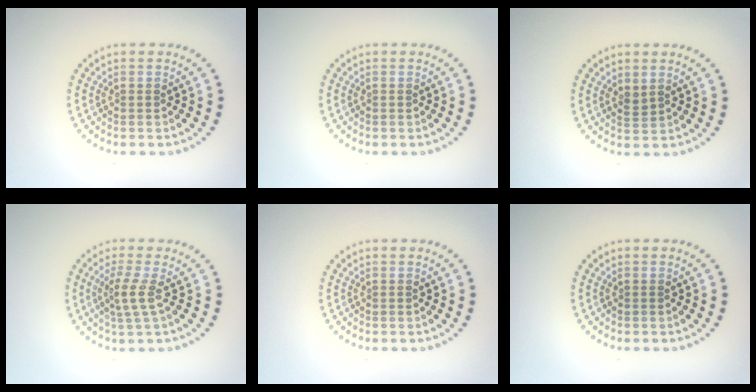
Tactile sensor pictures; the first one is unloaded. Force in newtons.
{"total": 0.0}
{"total": 0.9, "press": 0.7, "slide": 0.6}
{"total": 2.2, "press": 1.6, "slide": 1.6}
{"total": 0.0}
{"total": 0.0}